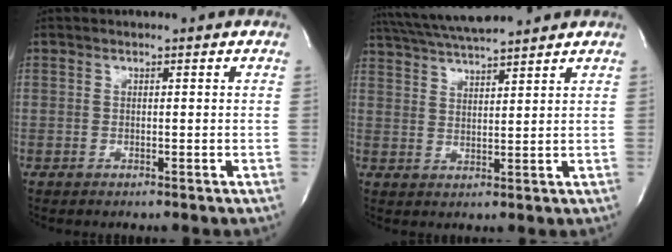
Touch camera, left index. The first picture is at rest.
{"total": 10.4, "force": [9.5, 0.2, 4.2], "torque": [-0.086, 0.019, 0.157]}